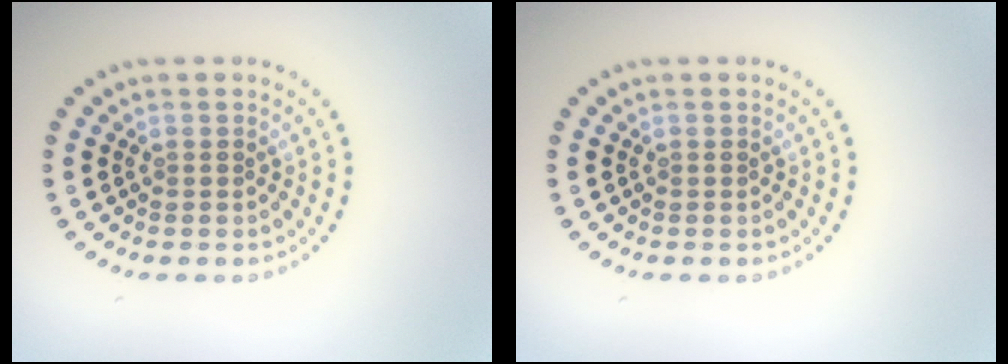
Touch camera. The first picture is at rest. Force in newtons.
{"total": 0.0}